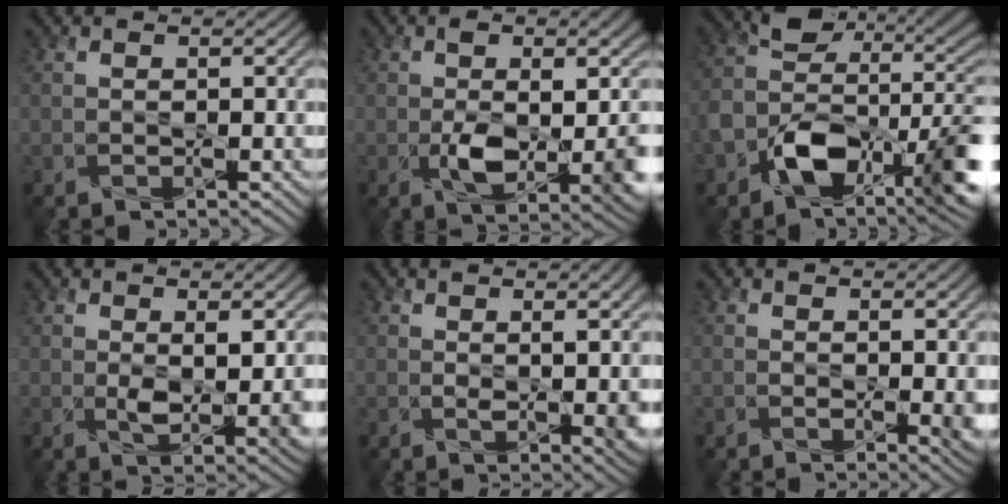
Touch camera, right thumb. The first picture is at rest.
{"total": 9.5, "force": [-0.8, 4.2, 8.5], "torque": [-0.144, -0.018, -0.001]}
{"total": 13.8, "force": [-5.4, 8.1, 9.8], "torque": [-0.168, -0.023, -0.098]}
{"total": 4.8, "force": [0.5, 1.6, 4.5], "torque": [-0.080, -0.011, 0.015]}
{"total": 5.3, "force": [0.9, 1.5, 5.0], "torque": [-0.063, -0.004, 0.019]}
{"total": 3.2, "force": [0.3, 0.8, 3.1], "torque": [-0.045, -0.003, 0.007]}